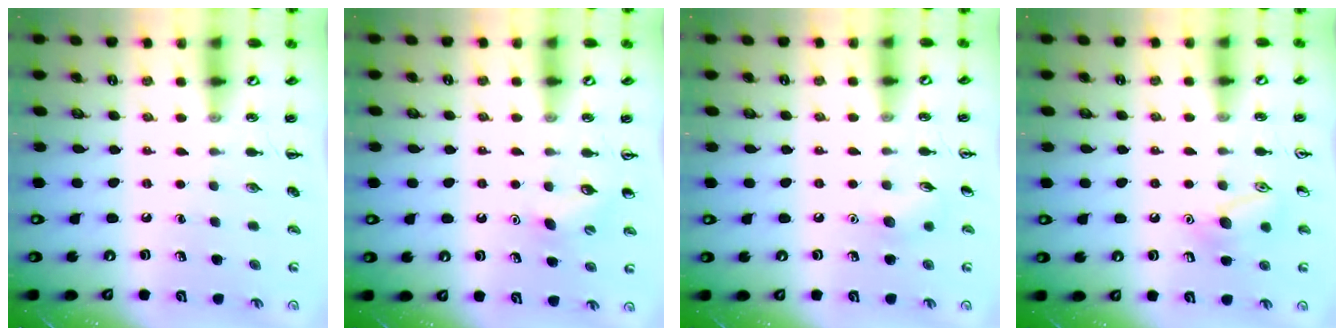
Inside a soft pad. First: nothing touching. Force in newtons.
{"total": 5.4, "press": 5.2, "slide": 1.4}
{"total": 6.0, "press": 5.8, "slide": 1.5}
{"total": 9.9, "press": 9.9, "slide": 0.8}